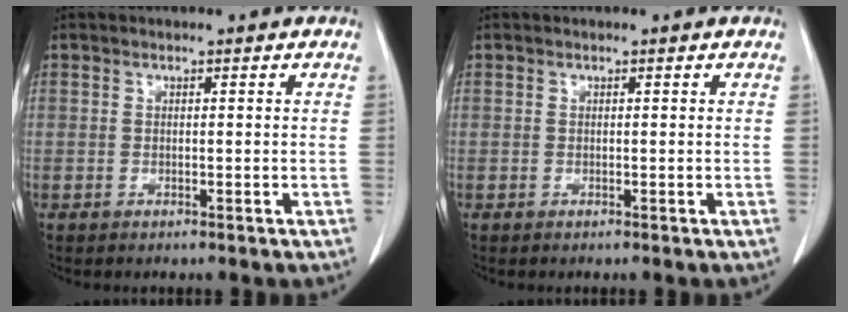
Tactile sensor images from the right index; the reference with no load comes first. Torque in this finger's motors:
{"motor_torque": [0.00, 0.00, 0.00, 0.00]}